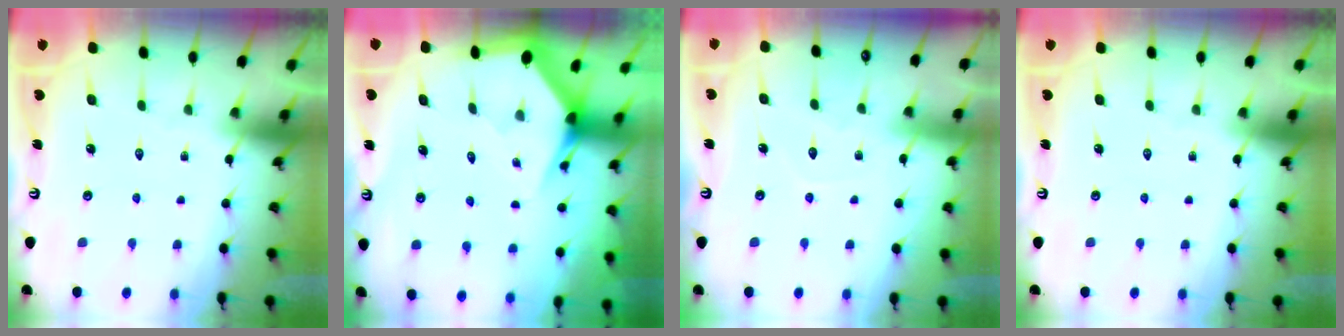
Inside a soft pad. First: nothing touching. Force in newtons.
{"total": 3.4, "press": 3.3, "slide": 0.3}
{"total": 3.9, "press": 3.9, "slide": 0.4}
{"total": 0.0}